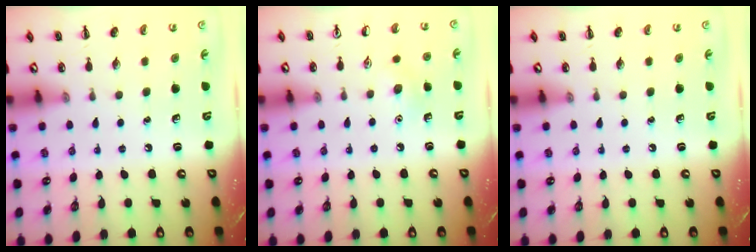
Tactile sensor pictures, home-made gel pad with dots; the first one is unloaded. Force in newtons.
{"total": 7.0, "press": 6.8, "slide": 2.0}
{"total": 0.0}